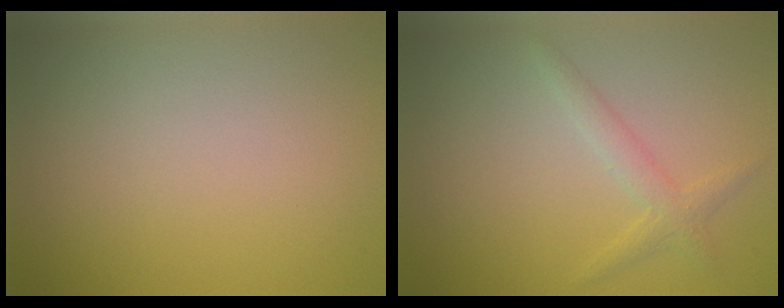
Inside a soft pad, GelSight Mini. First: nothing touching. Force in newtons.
{"total": 1.8, "press": 1.8, "slide": 0.0}